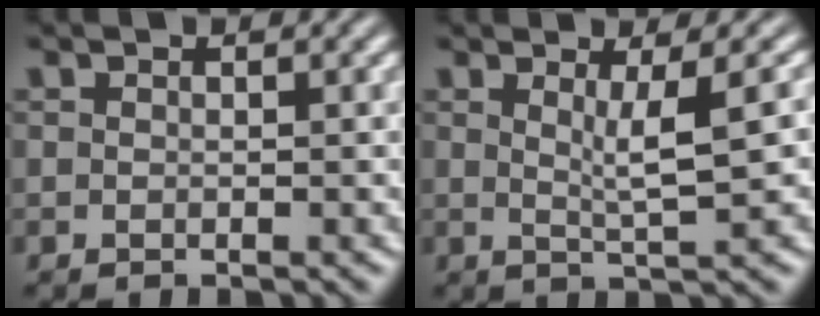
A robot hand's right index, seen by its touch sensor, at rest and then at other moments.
{"total": 2.9, "force": [0.9, -1.2, 2.5], "torque": [-0.031, -0.008, 0.024]}